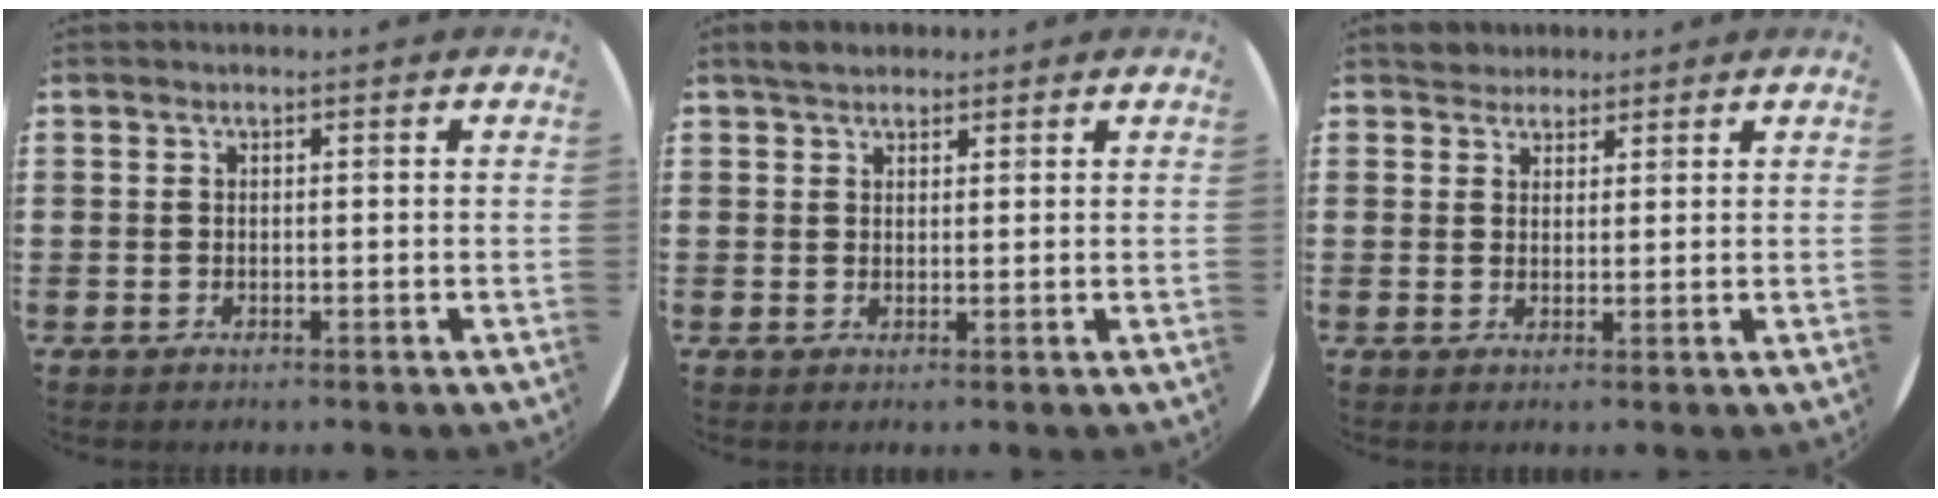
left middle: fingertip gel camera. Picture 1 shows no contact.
{"total": 2.2, "force": [2.0, 0.9, 0.4], "torque": [-0.004, 0.004, 0.038]}
{"total": 2.7, "force": [2.5, 1.0, -0.1], "torque": [0.004, -0.002, 0.047]}